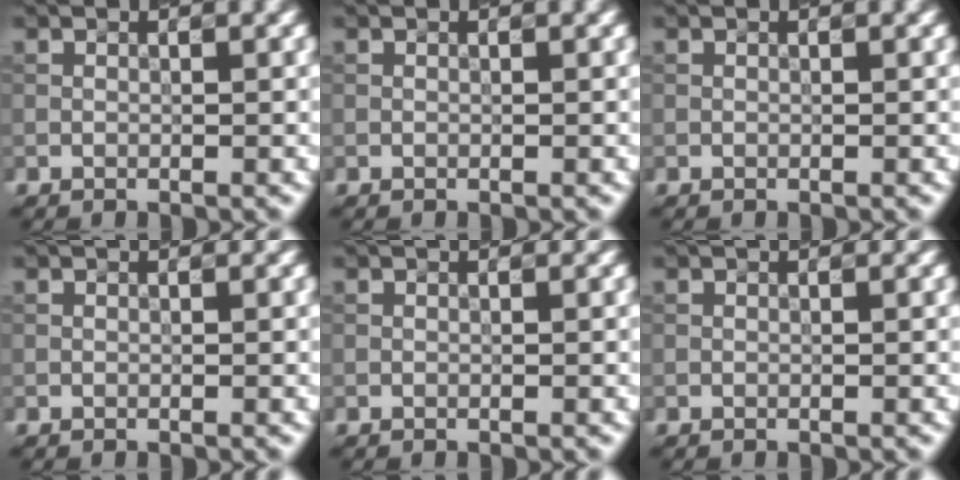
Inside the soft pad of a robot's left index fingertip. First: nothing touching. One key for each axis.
{"total": 0.0}
{"total": 0.0}
{"total": 0.0}
{"total": 0.0}
{"total": 0.0}